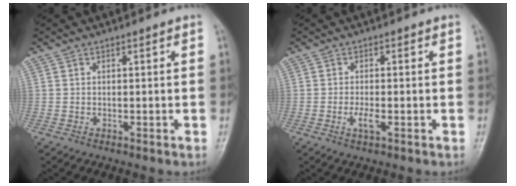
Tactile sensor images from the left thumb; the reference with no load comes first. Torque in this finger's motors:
{"motor_torque": [-0.03, 0.10, 0.20, 0.05, 0.00]}